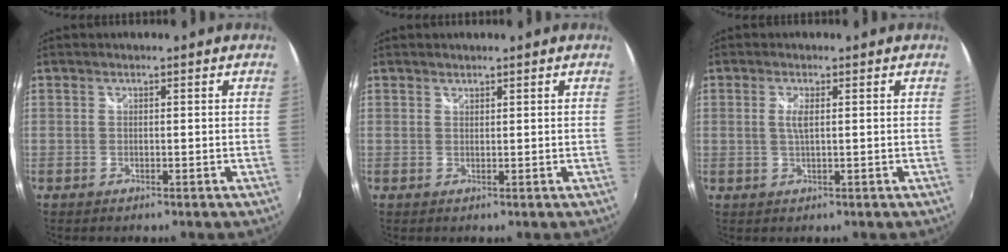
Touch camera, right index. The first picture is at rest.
{"total": 0.7, "force": [0.6, 0.3, 0.0], "torque": [0.001, 0.001, 0.011]}
{"total": 2.1, "force": [0.5, 0.2, 2.0], "torque": [-0.040, 0.003, 0.009]}